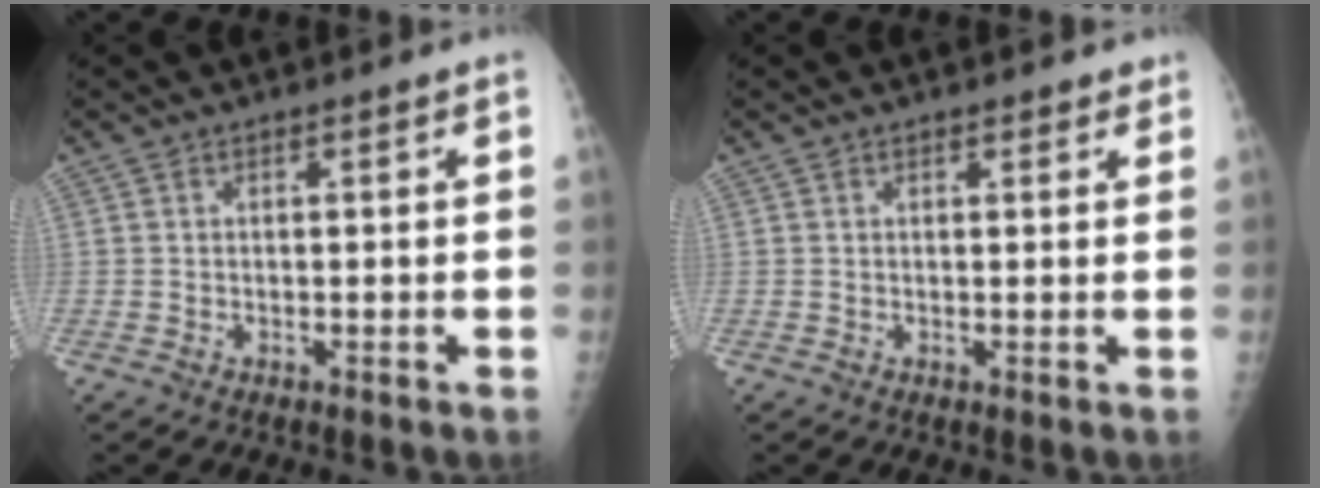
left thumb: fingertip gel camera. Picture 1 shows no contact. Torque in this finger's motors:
{"motor_torque": [0.09, 0.29, 0.09, 0.08, 0.03]}